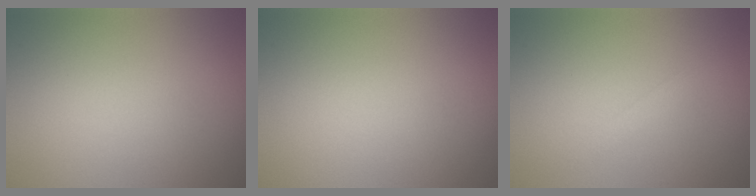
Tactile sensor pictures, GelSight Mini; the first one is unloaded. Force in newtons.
{"total": 0.0}
{"total": 0.8, "press": 0.8, "slide": 0.0}